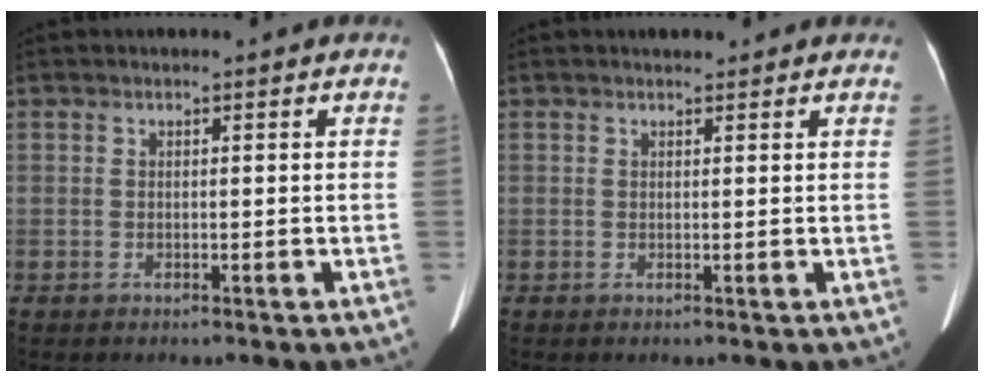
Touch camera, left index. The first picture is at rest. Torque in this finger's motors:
{"motor_torque": [0.16, -0.27, 0.03, 0.00]}